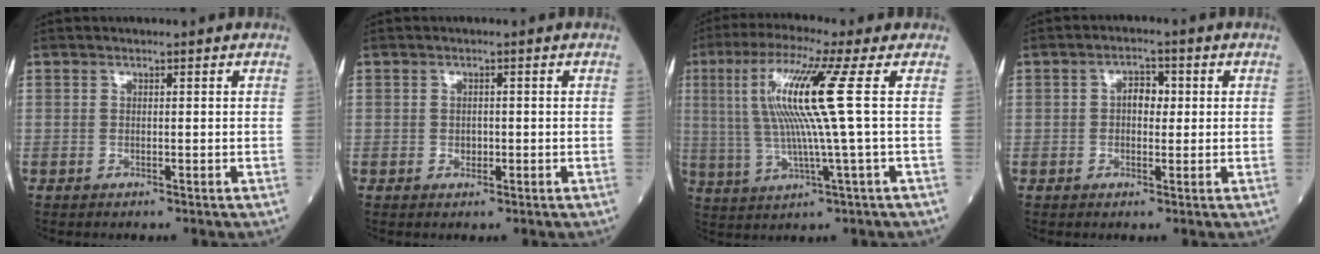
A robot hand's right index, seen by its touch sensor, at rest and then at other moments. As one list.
[{"total": 1.1, "force": [-0.2, 0.9, 0.7], "torque": [-0.012, 0.002, 0.001]}, {"total": 12.1, "force": [2.3, -1.6, 11.7], "torque": [-0.236, 0.011, 0.042]}, {"total": 3.1, "force": [0.3, 2.0, 2.4], "torque": [-0.034, 0.016, 0.003]}]